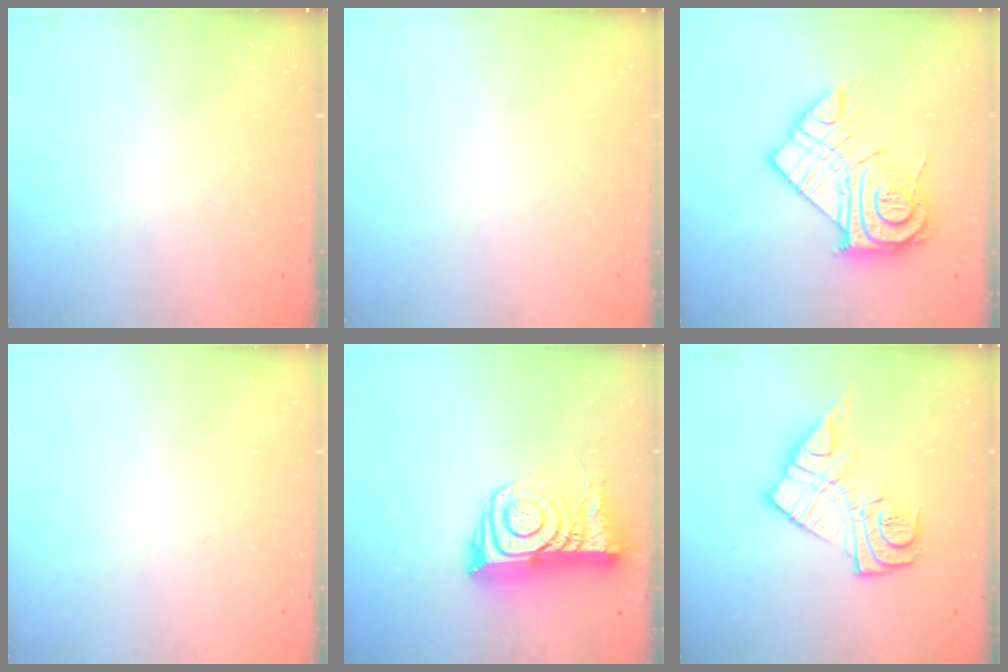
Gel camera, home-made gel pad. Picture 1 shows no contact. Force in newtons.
{"total": 1.5, "press": 1.5, "slide": 0.1}
{"total": 18.5, "press": 18.4, "slide": 1.5}
{"total": 1.7, "press": 1.6, "slide": 0.1}
{"total": 16.4, "press": 16.3, "slide": 1.5}
{"total": 16.3, "press": 16.2, "slide": 1.4}